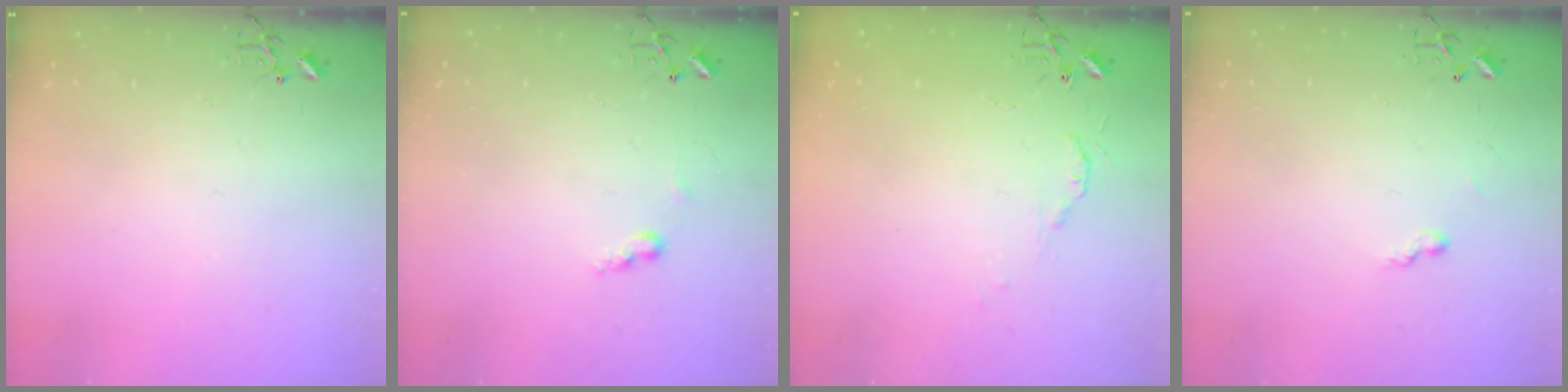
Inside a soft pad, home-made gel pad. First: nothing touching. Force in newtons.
{"total": 6.0, "press": 5.9, "slide": 0.7}
{"total": 4.8, "press": 4.8, "slide": 0.7}
{"total": 5.2, "press": 5.2, "slide": 0.4}